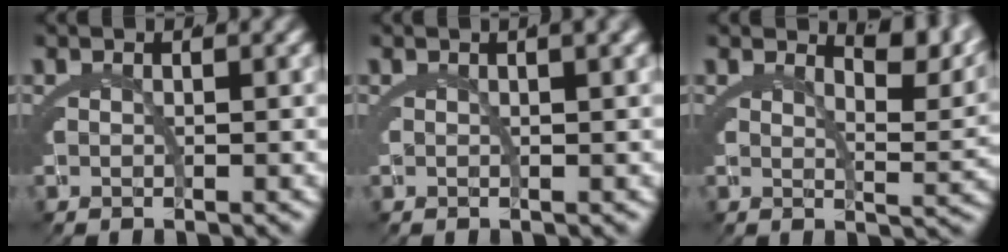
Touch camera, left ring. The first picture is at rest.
{"total": 1.6, "force": [0.8, -0.1, 1.4], "torque": [-0.014, 0.012, 0.012]}
{"total": 5.2, "force": [4.0, 0.5, 3.3], "torque": [-0.028, 0.004, 0.056]}